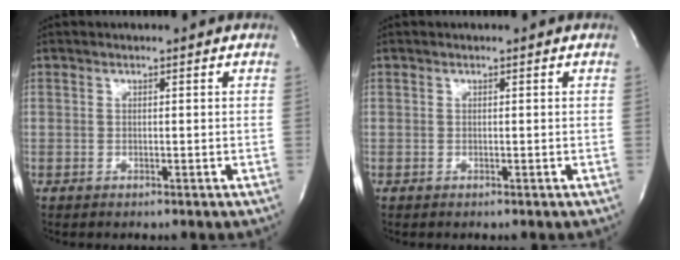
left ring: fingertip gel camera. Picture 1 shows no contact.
{"total": 0.0}